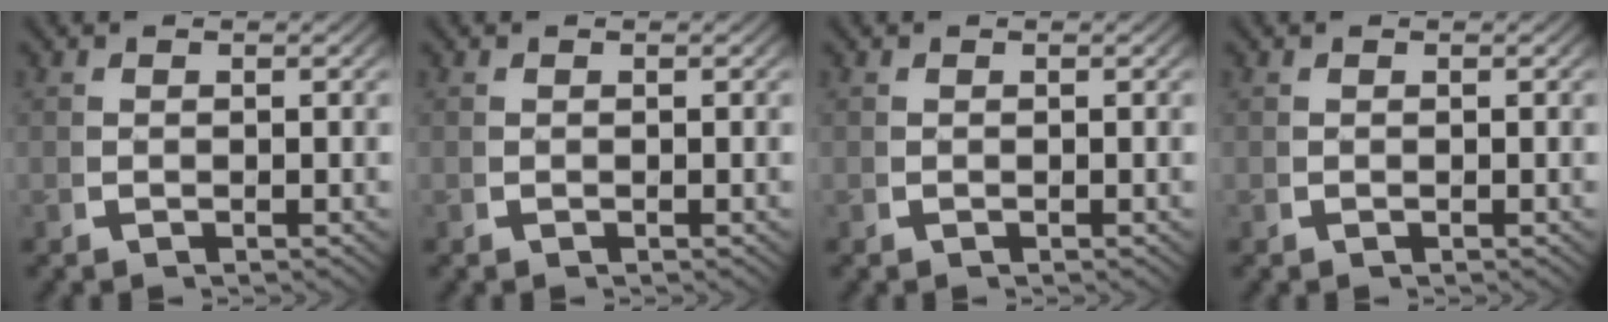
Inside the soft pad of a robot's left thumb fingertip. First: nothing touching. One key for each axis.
{"total": 0.0}
{"total": 0.0}
{"total": 0.0}